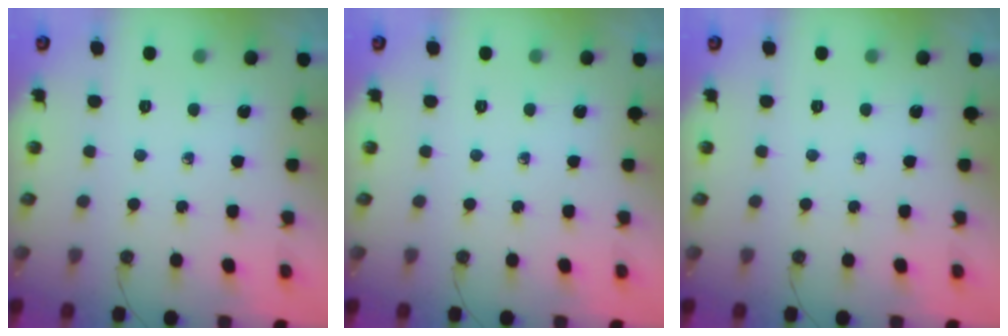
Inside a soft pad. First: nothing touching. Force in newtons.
{"total": 0.0}
{"total": 0.0}